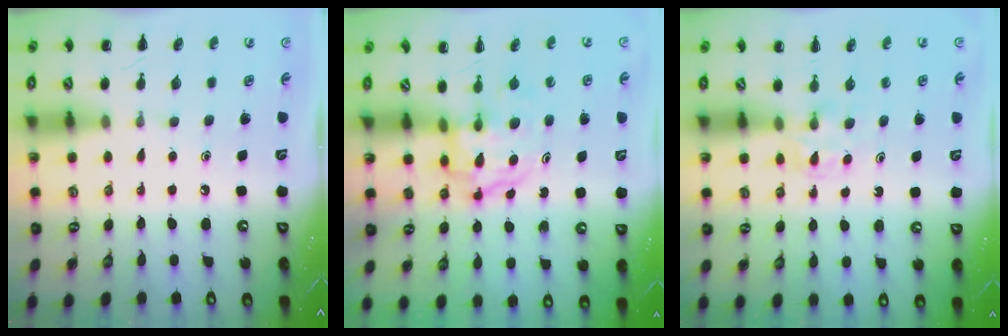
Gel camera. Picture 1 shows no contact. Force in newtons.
{"total": 3.7, "press": 3.7, "slide": 0.4}
{"total": 3.0, "press": 2.8, "slide": 1.0}